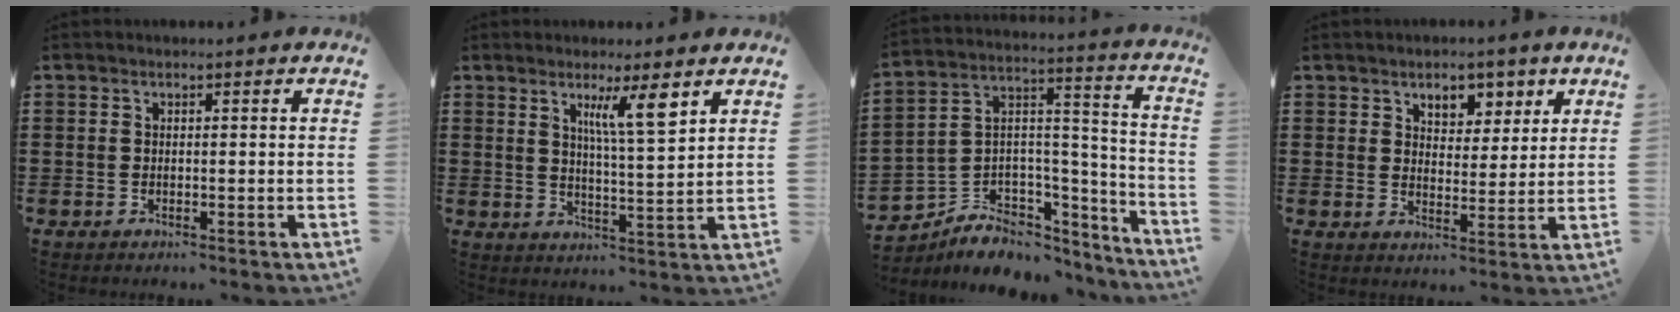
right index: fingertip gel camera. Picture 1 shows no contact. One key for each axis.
{"total": 6.6, "fx": 3.7, "fy": 0.7, "fz": 5.4, "tx": -0.100, "ty": -0.005, "tz": 0.057}
{"total": 5.9, "fx": -4.3, "fy": 3.9, "fz": 0.9, "tx": -0.029, "ty": -0.004, "tz": -0.078}
{"total": 5.0, "fx": 3.3, "fy": 3.2, "fz": 1.7, "tx": -0.029, "ty": -0.003, "tz": 0.054}